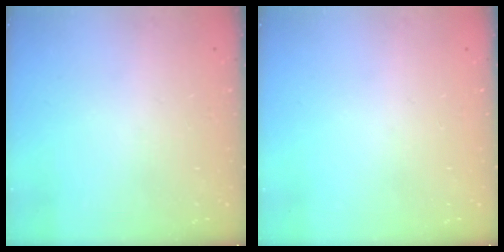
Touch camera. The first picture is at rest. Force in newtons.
{"total": 0.0}